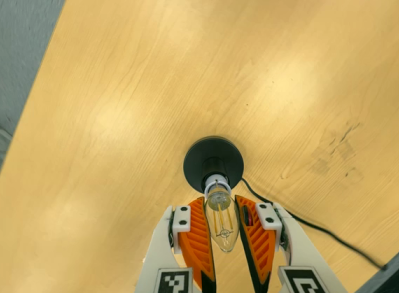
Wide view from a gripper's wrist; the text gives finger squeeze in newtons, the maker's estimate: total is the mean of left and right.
{"total": 14.4, "left": 15.5, "right": 13.3}